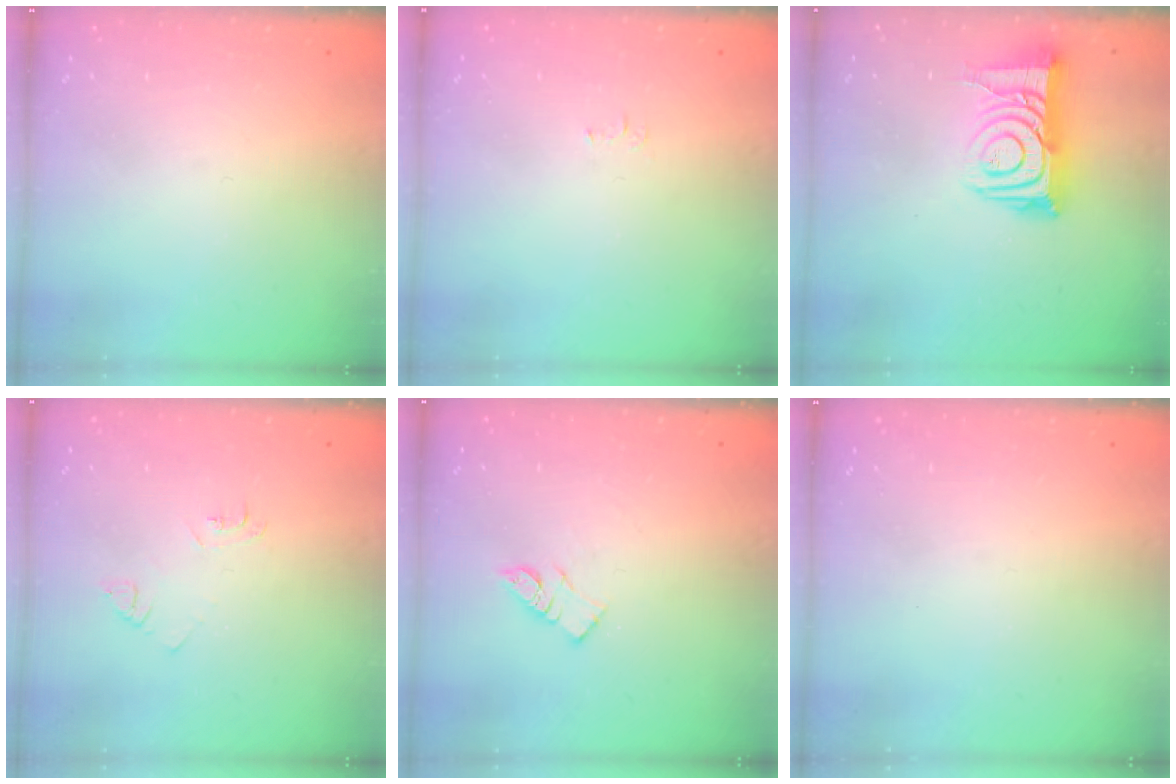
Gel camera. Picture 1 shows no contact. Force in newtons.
{"total": 3.0, "press": 3.0, "slide": 0.5}
{"total": 14.1, "press": 14.1, "slide": 1.1}
{"total": 4.2, "press": 4.1, "slide": 0.6}
{"total": 7.5, "press": 7.4, "slide": 0.4}
{"total": 0.0}